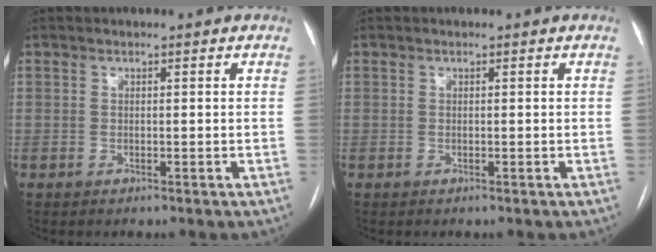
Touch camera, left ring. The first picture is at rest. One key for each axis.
{"total": 0.0}